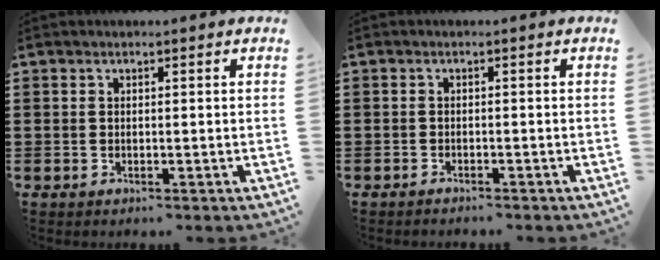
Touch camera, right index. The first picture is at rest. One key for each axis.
{"total": 0.9, "fx": -0.9, "fy": 0.1, "fz": 0.0, "tx": -0.002, "ty": 0.002, "tz": -0.020}